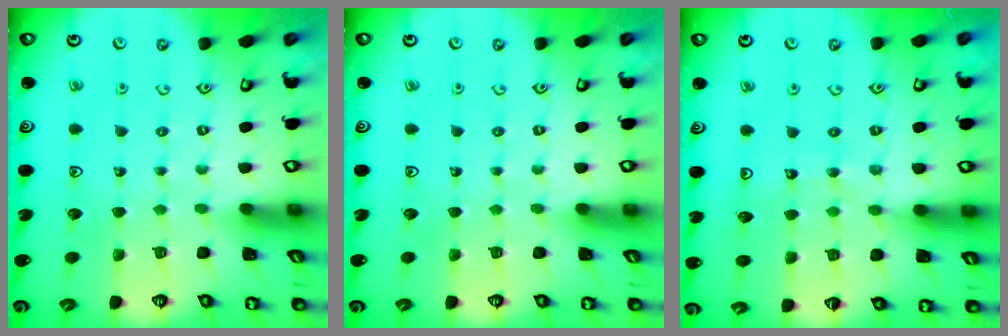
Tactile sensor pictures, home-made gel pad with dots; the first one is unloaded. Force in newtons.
{"total": 0.0}
{"total": 9.9, "press": 9.8, "slide": 1.2}